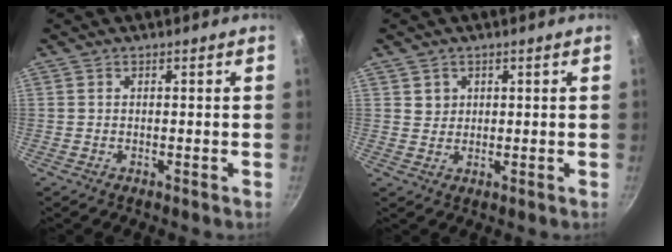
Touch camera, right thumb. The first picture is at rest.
{"total": 2.2, "force": [0.9, 2.0, 0.4], "torque": [0.010, 0.005, 0.015]}